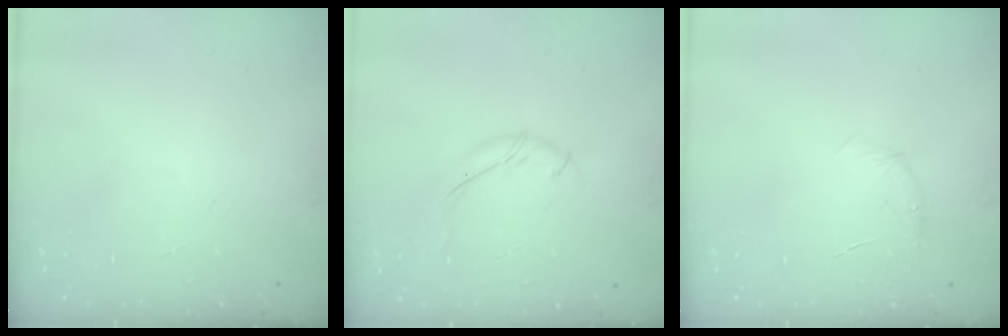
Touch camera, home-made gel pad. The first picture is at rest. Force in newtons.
{"total": 6.6, "press": 6.5, "slide": 1.4}
{"total": 5.2, "press": 5.0, "slide": 1.5}